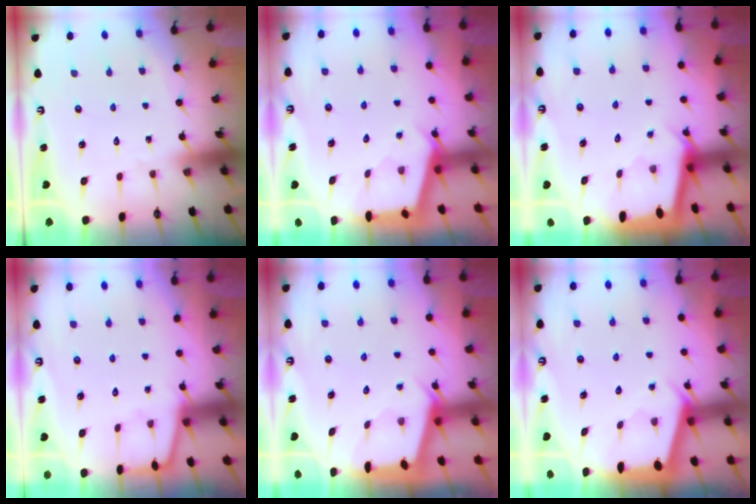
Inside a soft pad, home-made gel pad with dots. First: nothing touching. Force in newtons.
{"total": 2.6, "press": 2.6, "slide": 0.4}
{"total": 2.3, "press": 2.3, "slide": 0.1}
{"total": 2.3, "press": 2.3, "slide": 0.4}
{"total": 2.1, "press": 2.0, "slide": 0.3}
{"total": 2.4, "press": 2.4, "slide": 0.3}